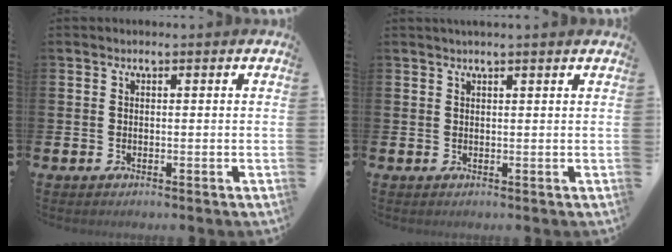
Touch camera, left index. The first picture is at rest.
{"total": 1.0, "force": [0.9, -0.2, 0.4], "torque": [-0.004, -0.001, 0.016]}